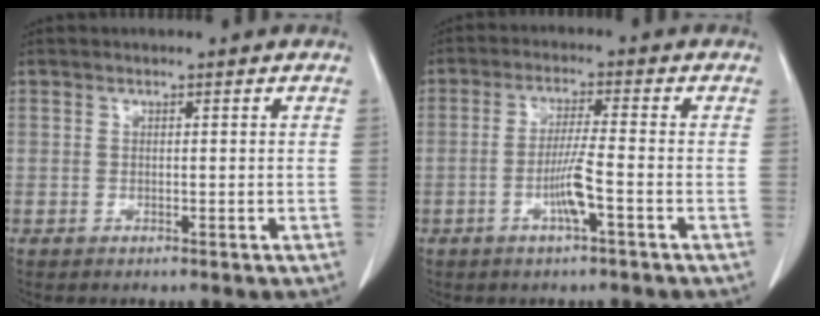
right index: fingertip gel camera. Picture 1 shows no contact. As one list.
[{"total": 5.2, "force": [-1.9, -0.3, 4.8], "torque": [-0.097, -0.002, -0.037]}]